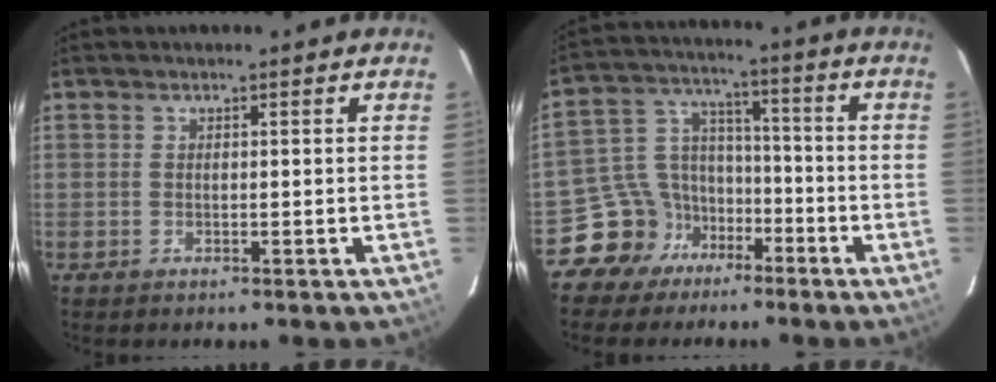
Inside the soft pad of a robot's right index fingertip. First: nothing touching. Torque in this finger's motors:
{"motor_torque": [0.02, -0.09, -0.68, -0.21]}